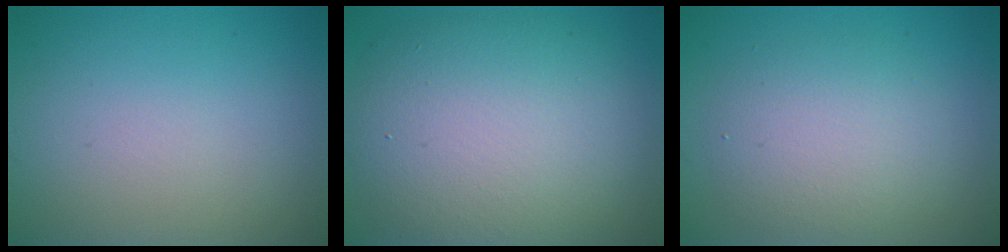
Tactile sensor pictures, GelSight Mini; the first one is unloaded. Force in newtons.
{"total": 10.5, "press": 10.5, "slide": 0.5}
{"total": 4.3, "press": 4.3, "slide": 0.2}